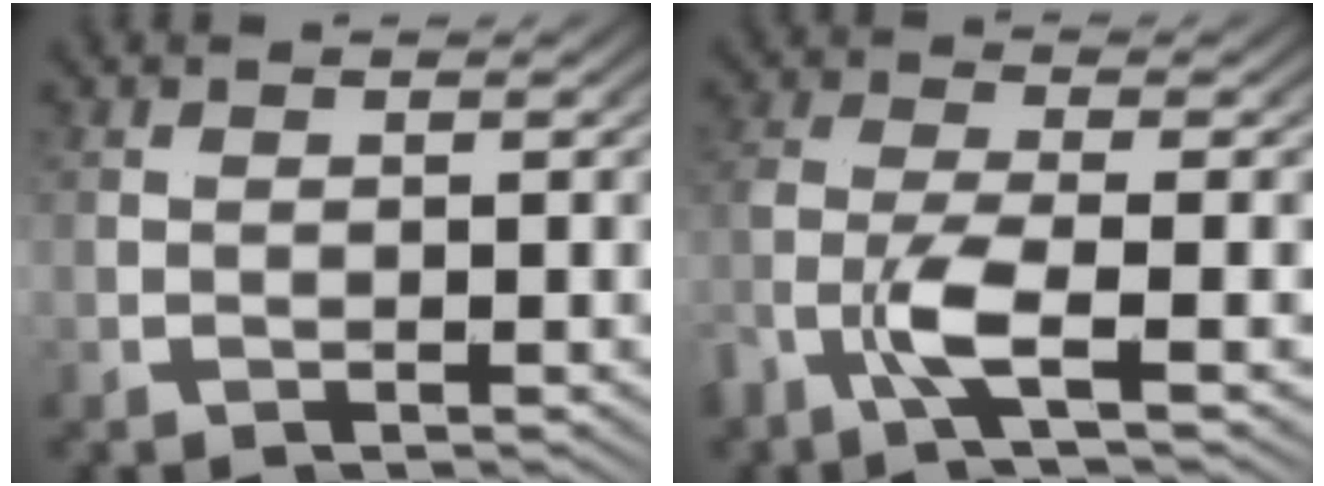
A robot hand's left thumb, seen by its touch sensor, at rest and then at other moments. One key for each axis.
{"total": 3.4, "fx": -0.4, "fy": 0.4, "fz": 3.4, "tx": -0.098, "ty": 0.006, "tz": -0.012}